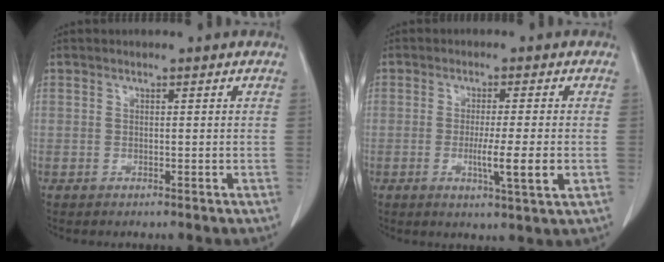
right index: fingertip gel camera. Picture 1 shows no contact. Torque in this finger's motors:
{"motor_torque": [1.28, -0.43, 0.66, 0.14]}